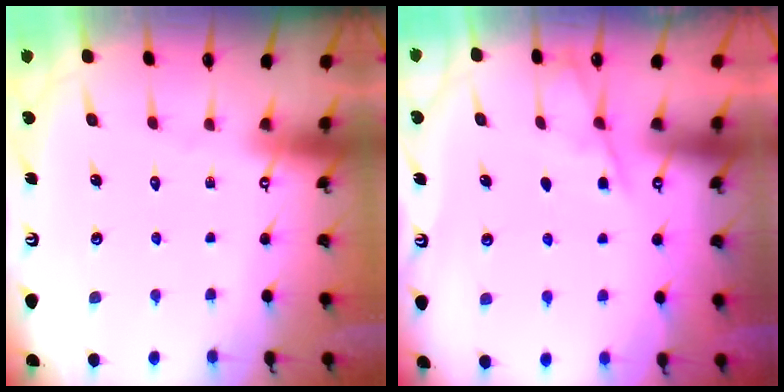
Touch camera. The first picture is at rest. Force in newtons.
{"total": 4.0, "press": 3.9, "slide": 0.6}